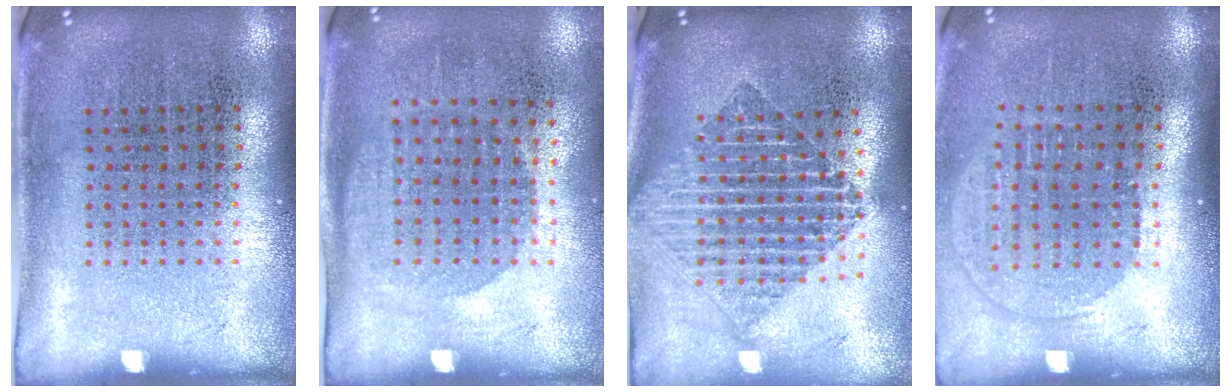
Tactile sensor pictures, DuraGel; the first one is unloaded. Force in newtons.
{"total": 1.1, "press": 1.0, "slide": 0.5}
{"total": 2.1, "press": 1.7, "slide": 1.2}
{"total": 1.4, "press": 1.1, "slide": 0.7}